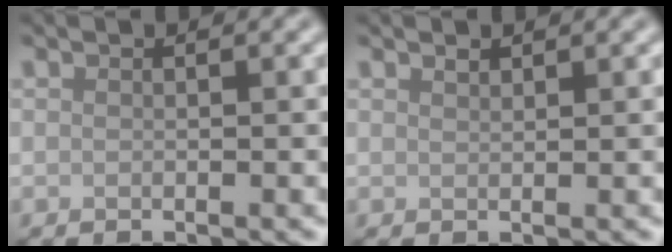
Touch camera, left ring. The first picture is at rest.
{"total": 0.5, "force": [0.5, 0.1, 0.0], "torque": [0.001, -0.002, 0.013]}